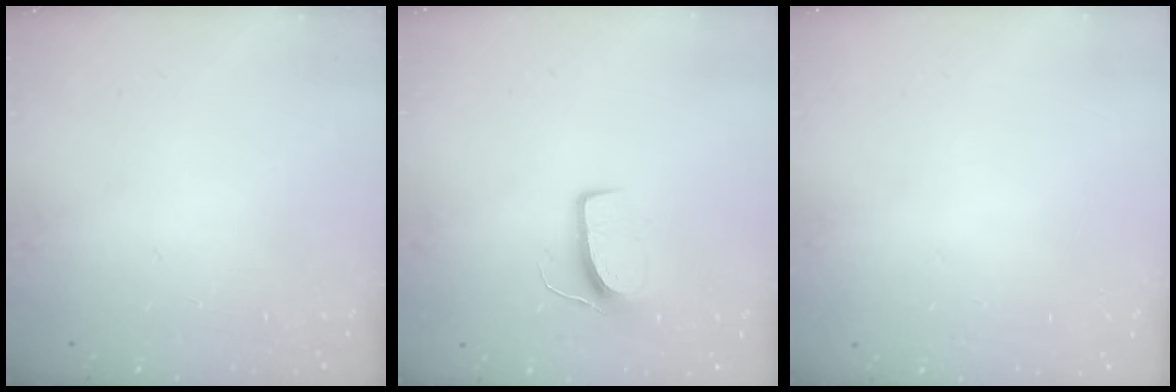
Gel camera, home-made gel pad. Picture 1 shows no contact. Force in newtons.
{"total": 6.7, "press": 6.7, "slide": 0.5}
{"total": 0.0}